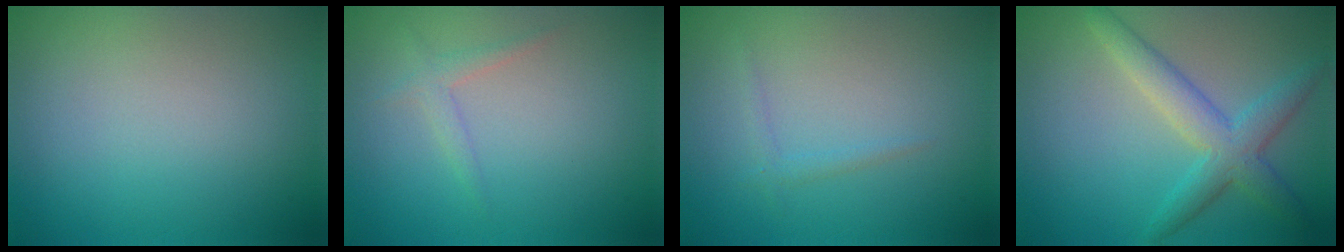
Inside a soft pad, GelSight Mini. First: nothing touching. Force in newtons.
{"total": 1.2, "press": 1.1, "slide": 0.1}
{"total": 0.8, "press": 0.8, "slide": 0.0}
{"total": 4.3, "press": 4.3, "slide": 0.2}